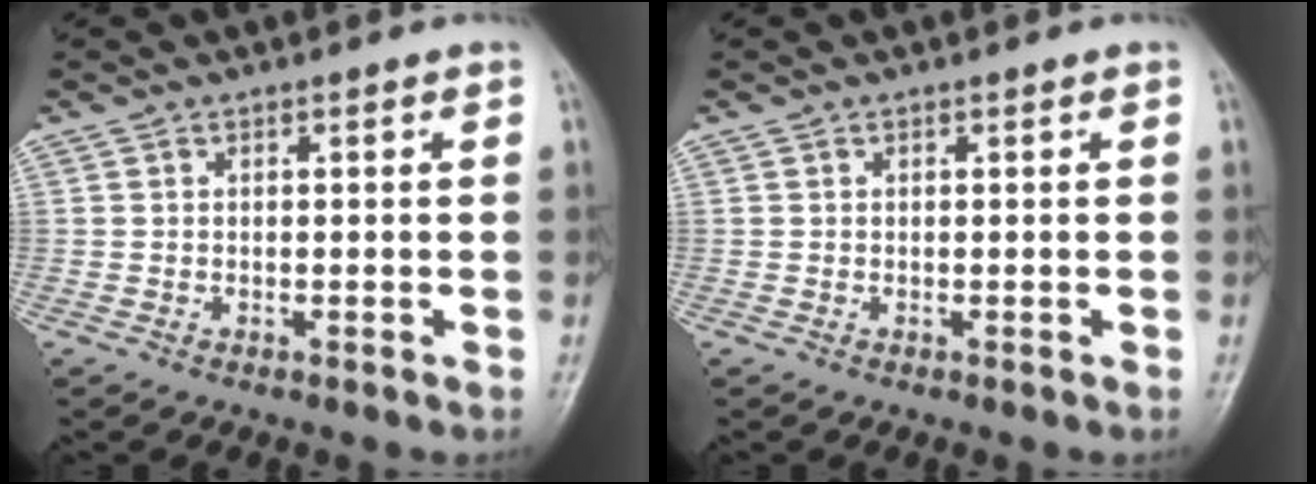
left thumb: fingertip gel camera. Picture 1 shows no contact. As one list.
[{"total": 0.0}]